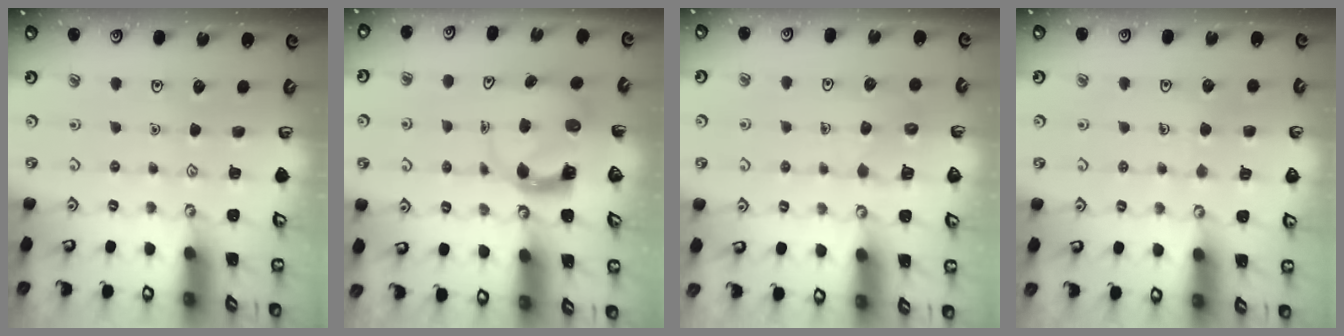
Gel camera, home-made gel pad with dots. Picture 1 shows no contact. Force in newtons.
{"total": 3.8, "press": 3.7, "slide": 0.5}
{"total": 4.5, "press": 4.5, "slide": 0.5}
{"total": 3.3, "press": 3.3, "slide": 0.2}